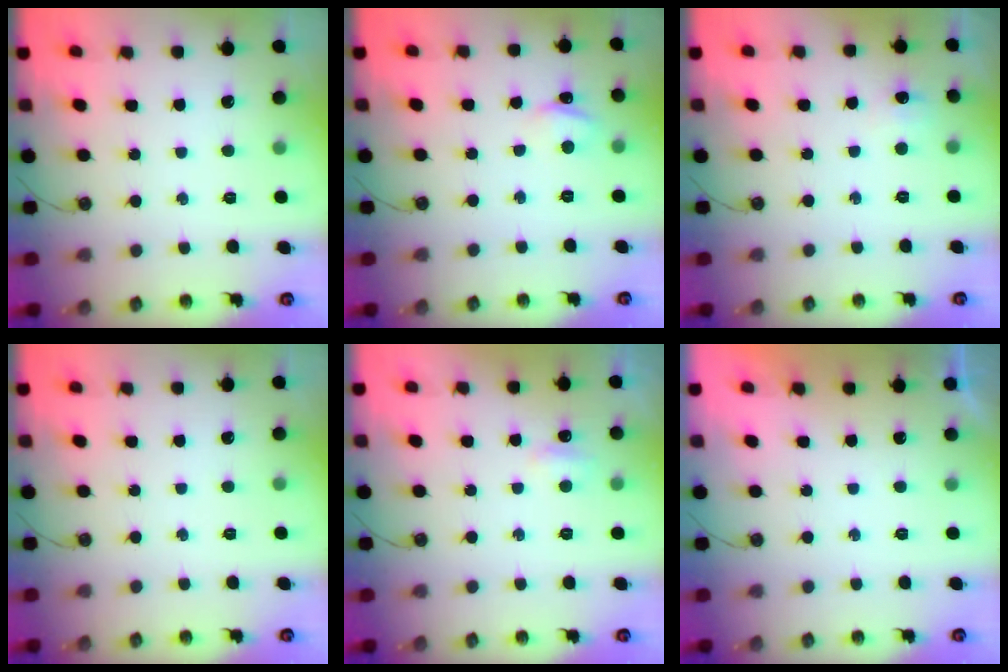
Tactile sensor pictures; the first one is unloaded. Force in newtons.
{"total": 3.7, "press": 3.7, "slide": 0.5}
{"total": 5.1, "press": 5.1, "slide": 0.7}
{"total": 0.0}
{"total": 4.3, "press": 4.3, "slide": 0.7}
{"total": 0.0}